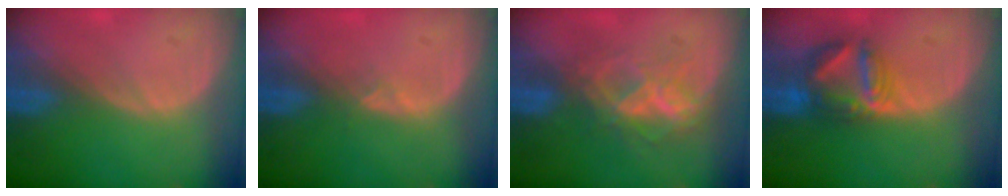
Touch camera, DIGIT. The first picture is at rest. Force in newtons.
{"total": 0.9, "press": 0.9, "slide": 0.3}
{"total": 7.1, "press": 6.2, "slide": 3.6}
{"total": 7.0, "press": 6.6, "slide": 2.3}